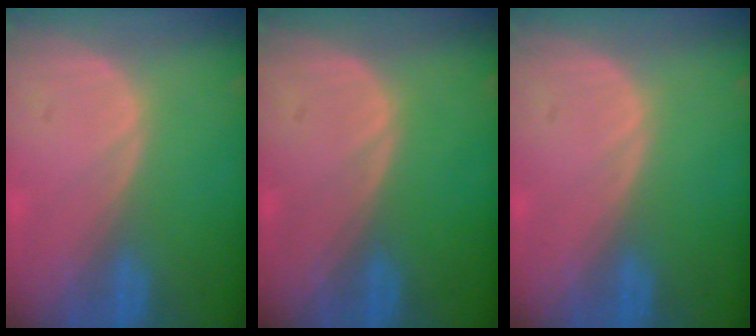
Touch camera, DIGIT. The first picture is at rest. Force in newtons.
{"total": 0.0}
{"total": 0.0}